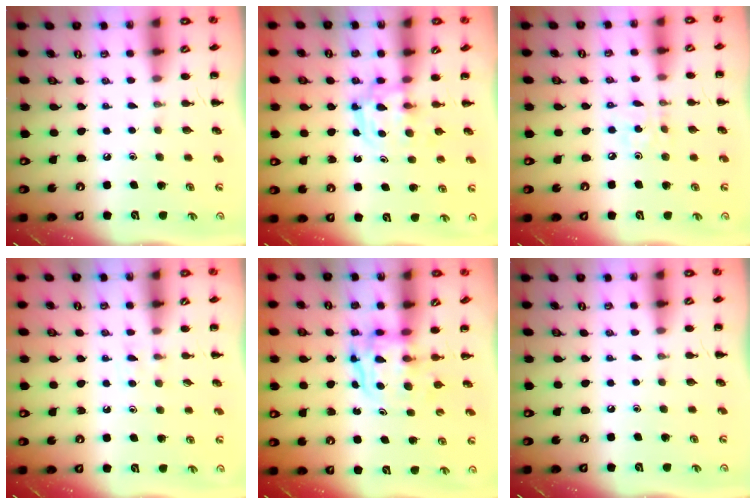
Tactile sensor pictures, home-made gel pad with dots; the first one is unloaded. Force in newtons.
{"total": 3.8, "press": 3.8, "slide": 0.6}
{"total": 3.6, "press": 3.4, "slide": 1.0}
{"total": 3.1, "press": 2.8, "slide": 1.3}
{"total": 3.6, "press": 3.6, "slide": 0.4}
{"total": 0.0}